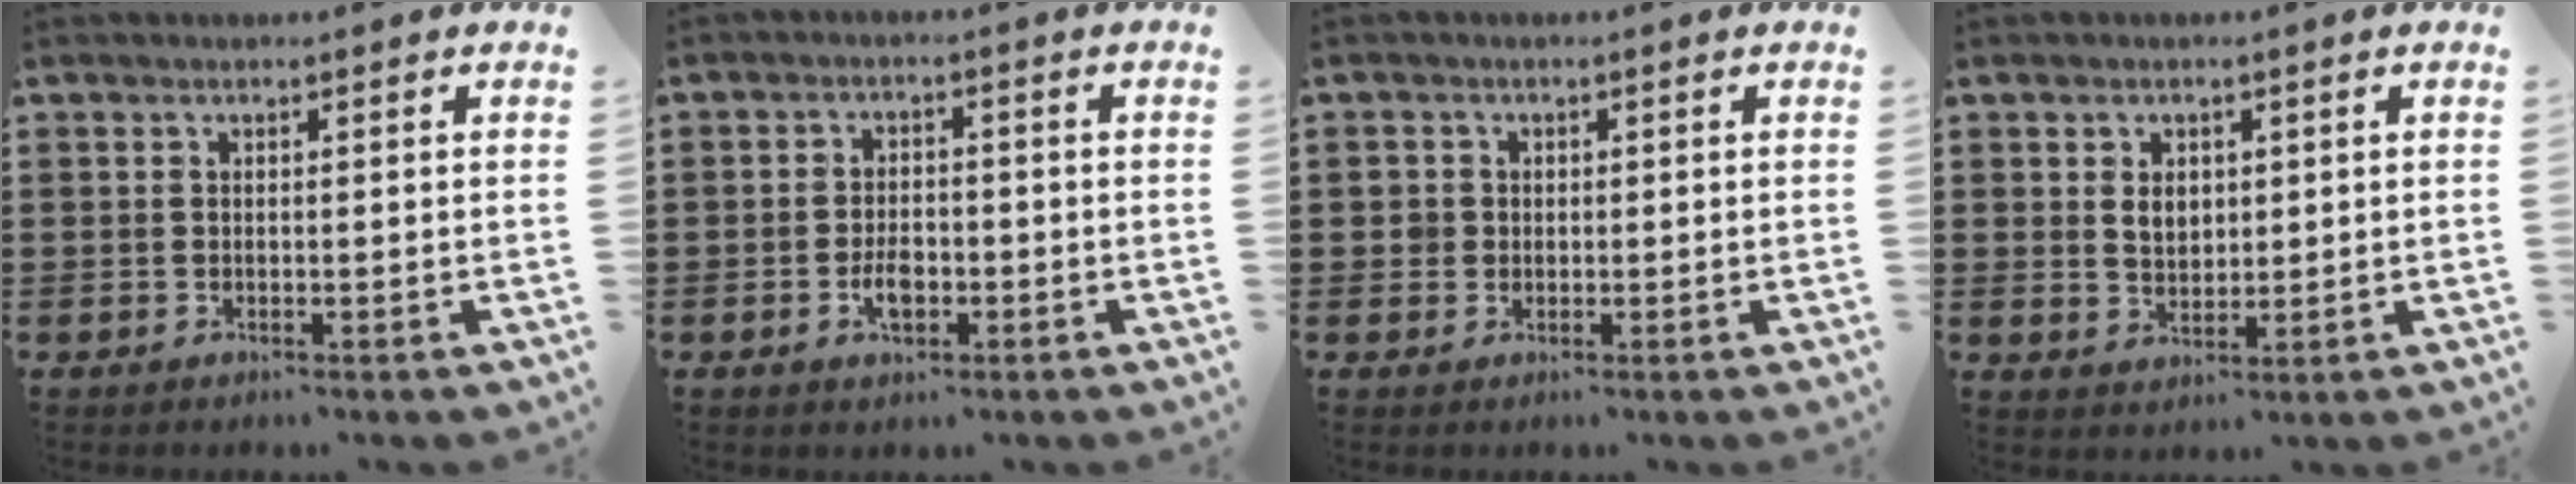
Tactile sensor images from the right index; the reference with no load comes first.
{"total": 3.7, "force": [-1.3, 1.8, 2.9], "torque": [-0.059, 0.000, -0.025]}
{"total": 1.7, "force": [0.0, 1.7, 0.4], "torque": [-0.014, 0.008, -0.002]}
{"total": 3.0, "force": [0.8, 2.1, 2.0], "torque": [-0.038, 0.006, 0.012]}